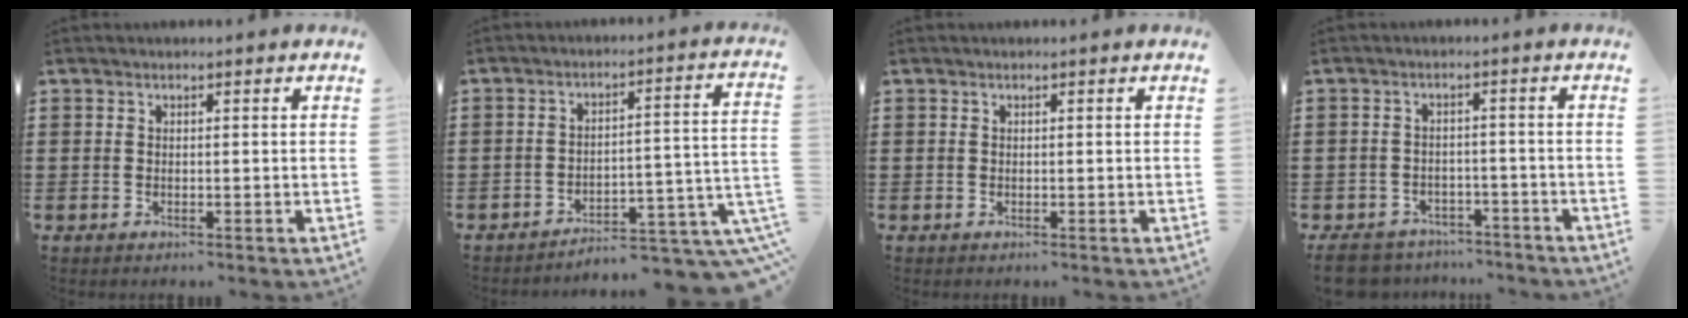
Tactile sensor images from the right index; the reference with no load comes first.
{"total": 5.3, "force": [-4.6, 0.6, 2.6], "torque": [-0.041, -0.009, -0.090]}
{"total": 0.0}
{"total": 4.9, "force": [-4.6, 1.4, 0.9], "torque": [-0.028, 0.007, -0.093]}